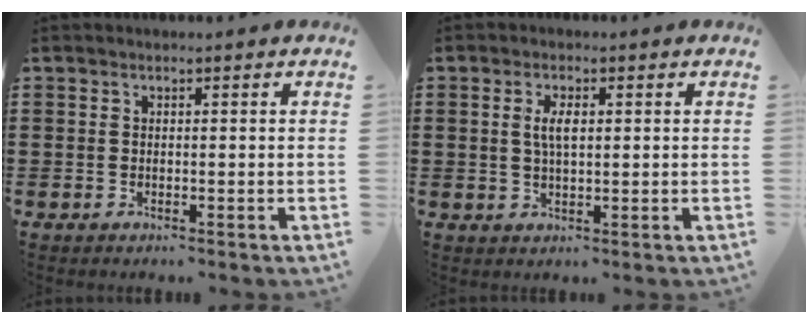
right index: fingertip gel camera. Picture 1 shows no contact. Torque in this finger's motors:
{"motor_torque": [0.26, -0.13, 0.10, 0.06]}